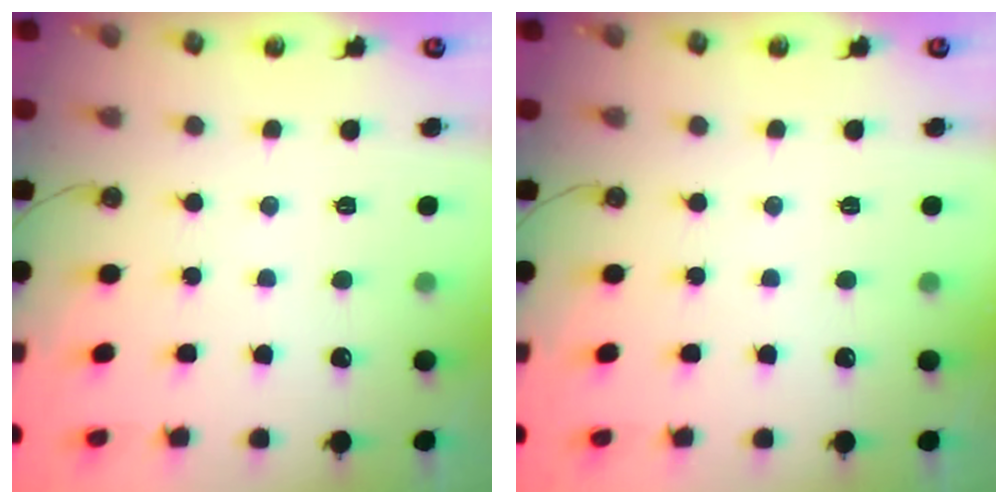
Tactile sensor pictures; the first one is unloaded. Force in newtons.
{"total": 0.0}